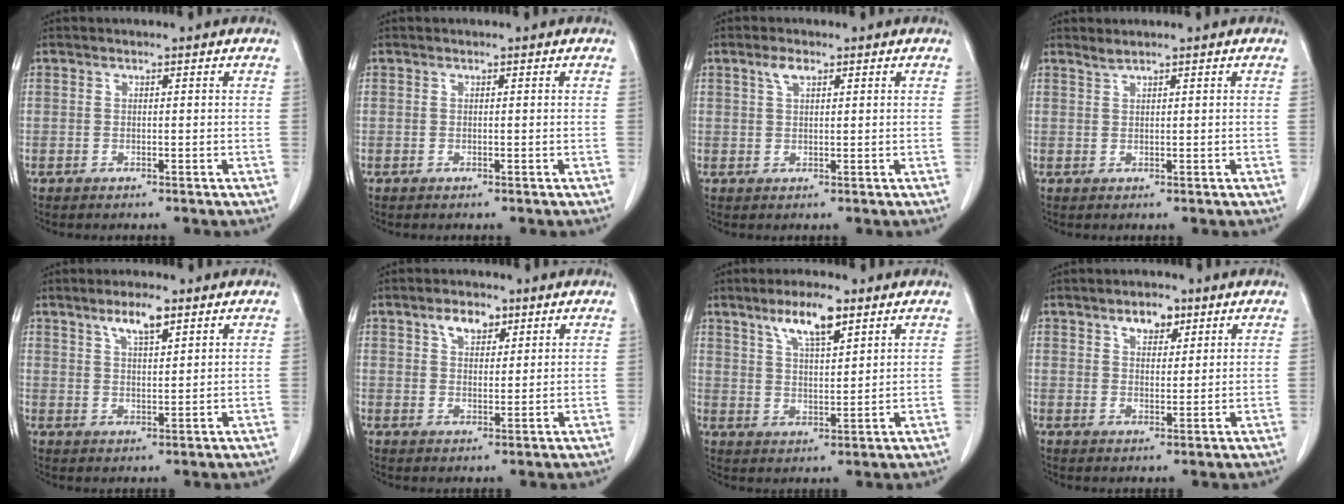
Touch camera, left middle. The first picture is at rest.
{"total": 0.0}
{"total": 2.1, "force": [1.2, 0.8, 1.5], "torque": [-0.035, 0.005, 0.026]}
{"total": 0.9, "force": [0.9, -0.2, 0.2], "torque": [-0.009, 0.001, 0.021]}
{"total": 4.8, "force": [3.2, 1.0, 3.4], "torque": [-0.066, 0.001, 0.057]}
{"total": 4.1, "force": [2.5, 2.3, 2.4], "torque": [-0.043, 0.007, 0.044]}
{"total": 7.5, "force": [4.8, 1.6, 5.5], "torque": [-0.105, 0.002, 0.087]}
{"total": 4.0, "force": [2.5, 2.0, 2.3], "torque": [-0.038, 0.002, 0.042]}